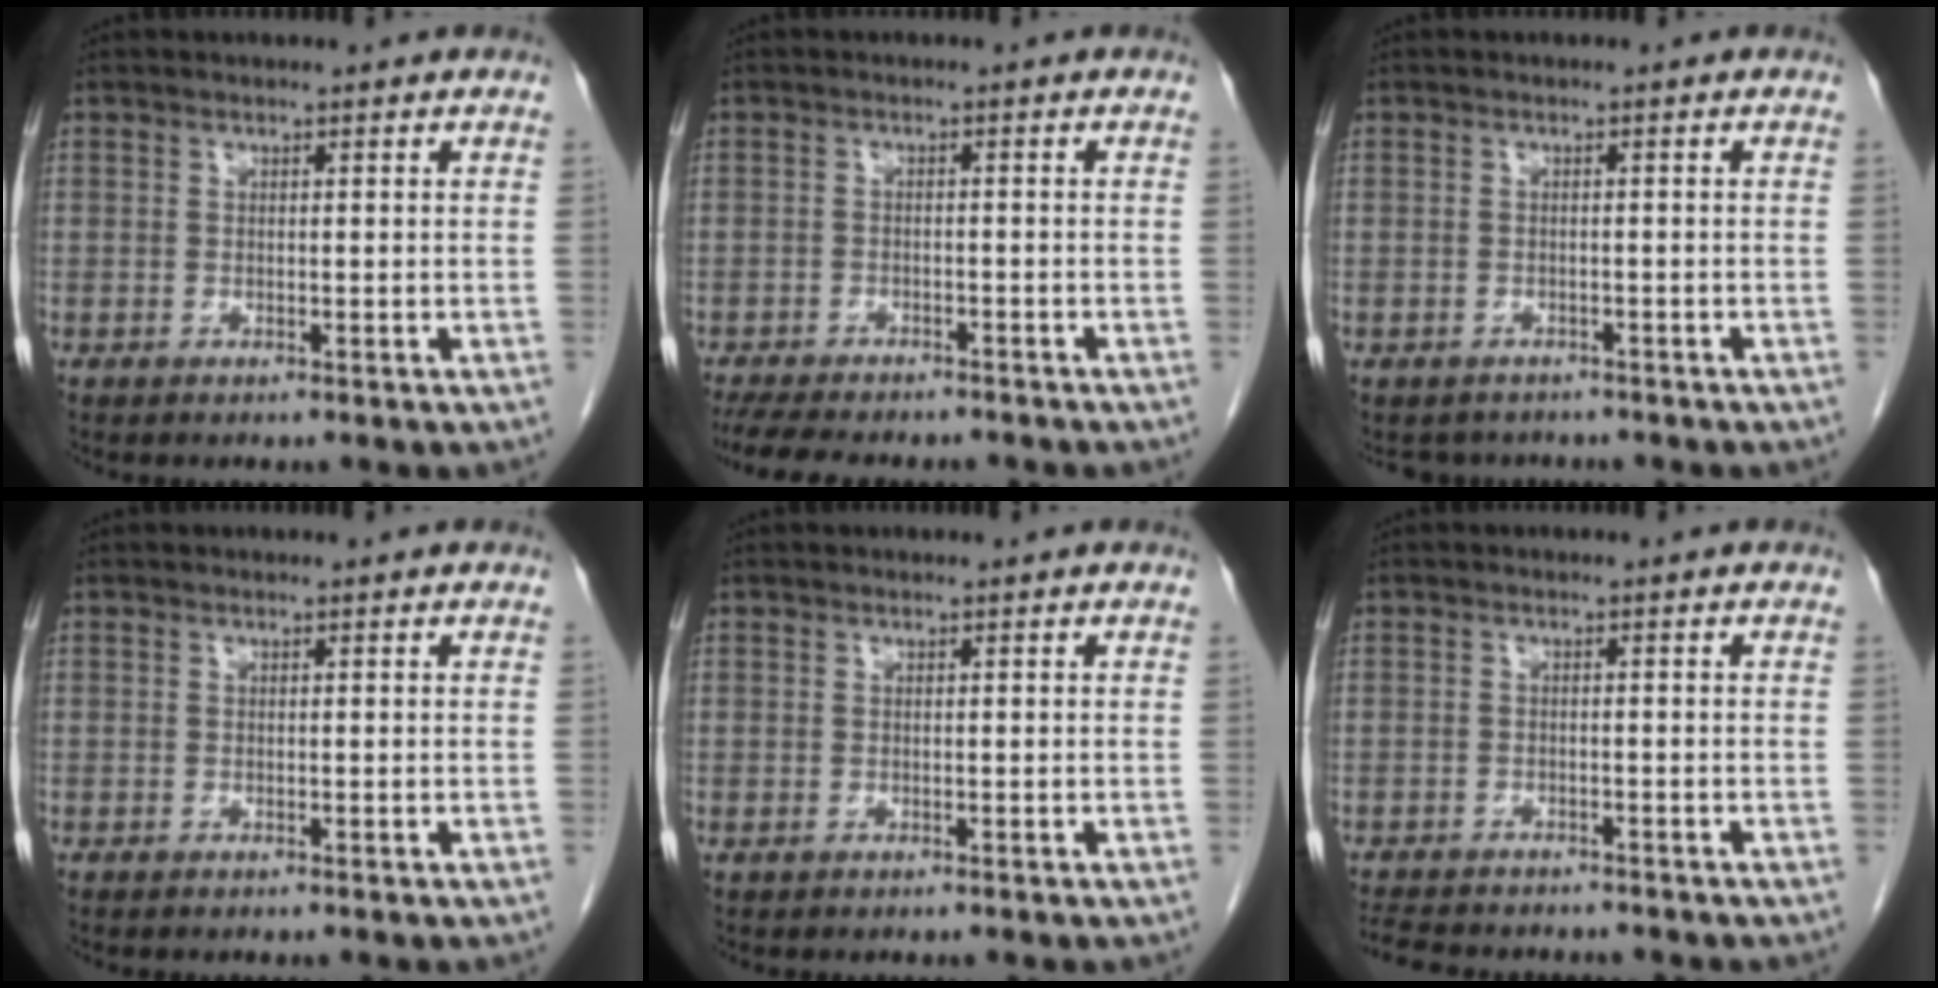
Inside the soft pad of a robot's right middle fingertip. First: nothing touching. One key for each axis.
{"total": 12.7, "fx": -10.9, "fy": 3.5, "fz": 5.4, "tx": -0.104, "ty": -0.011, "tz": -0.149}
{"total": 3.3, "fx": -2.9, "fy": 1.5, "fz": -0.1, "tx": 0.001, "ty": 0.003, "tz": -0.040}
{"total": 0.0}
{"total": 0.0}
{"total": 9.3, "fx": -8.2, "fy": 2.7, "fz": 3.4, "tx": -0.064, "ty": -0.005, "tz": -0.114}